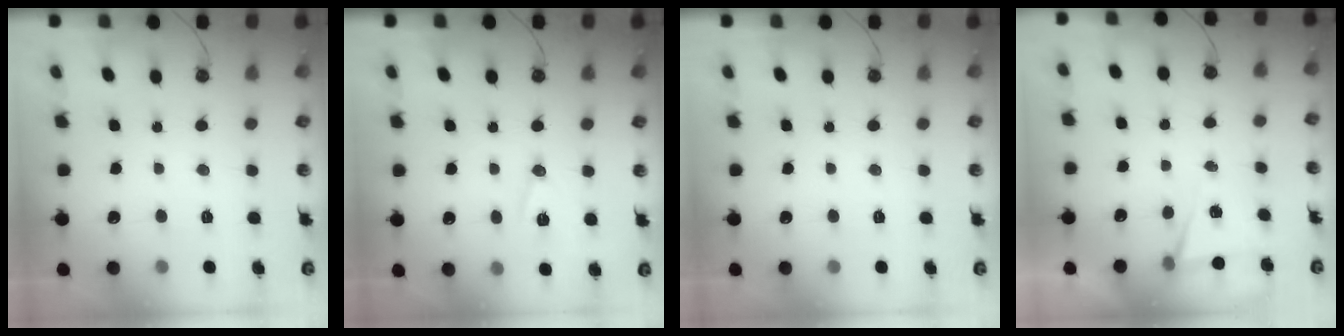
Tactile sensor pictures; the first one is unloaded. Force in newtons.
{"total": 7.8, "press": 7.0, "slide": 3.5}
{"total": 0.0}
{"total": 5.0, "press": 2.1, "slide": 4.5}